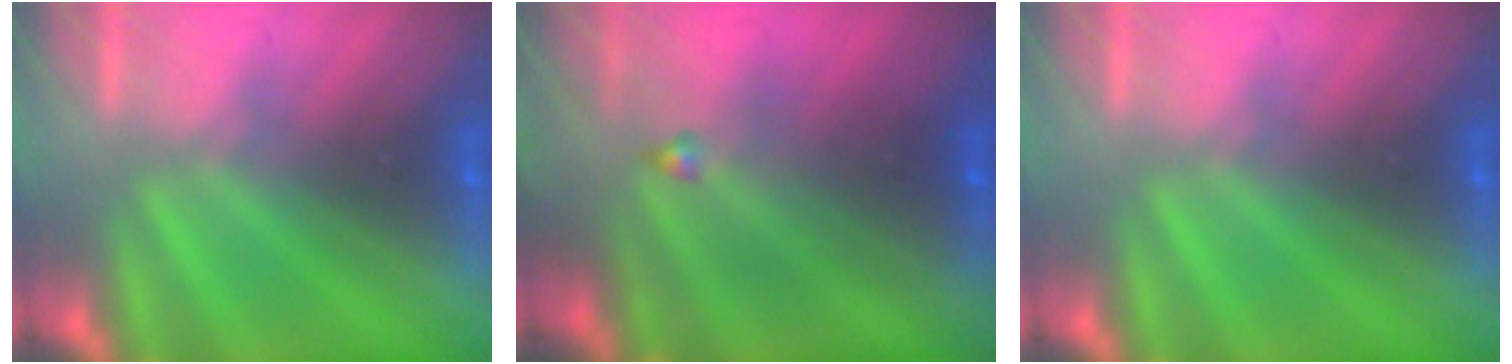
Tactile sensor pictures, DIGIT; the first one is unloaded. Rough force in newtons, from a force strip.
{"total": 7.5}
{"total": 0.0}